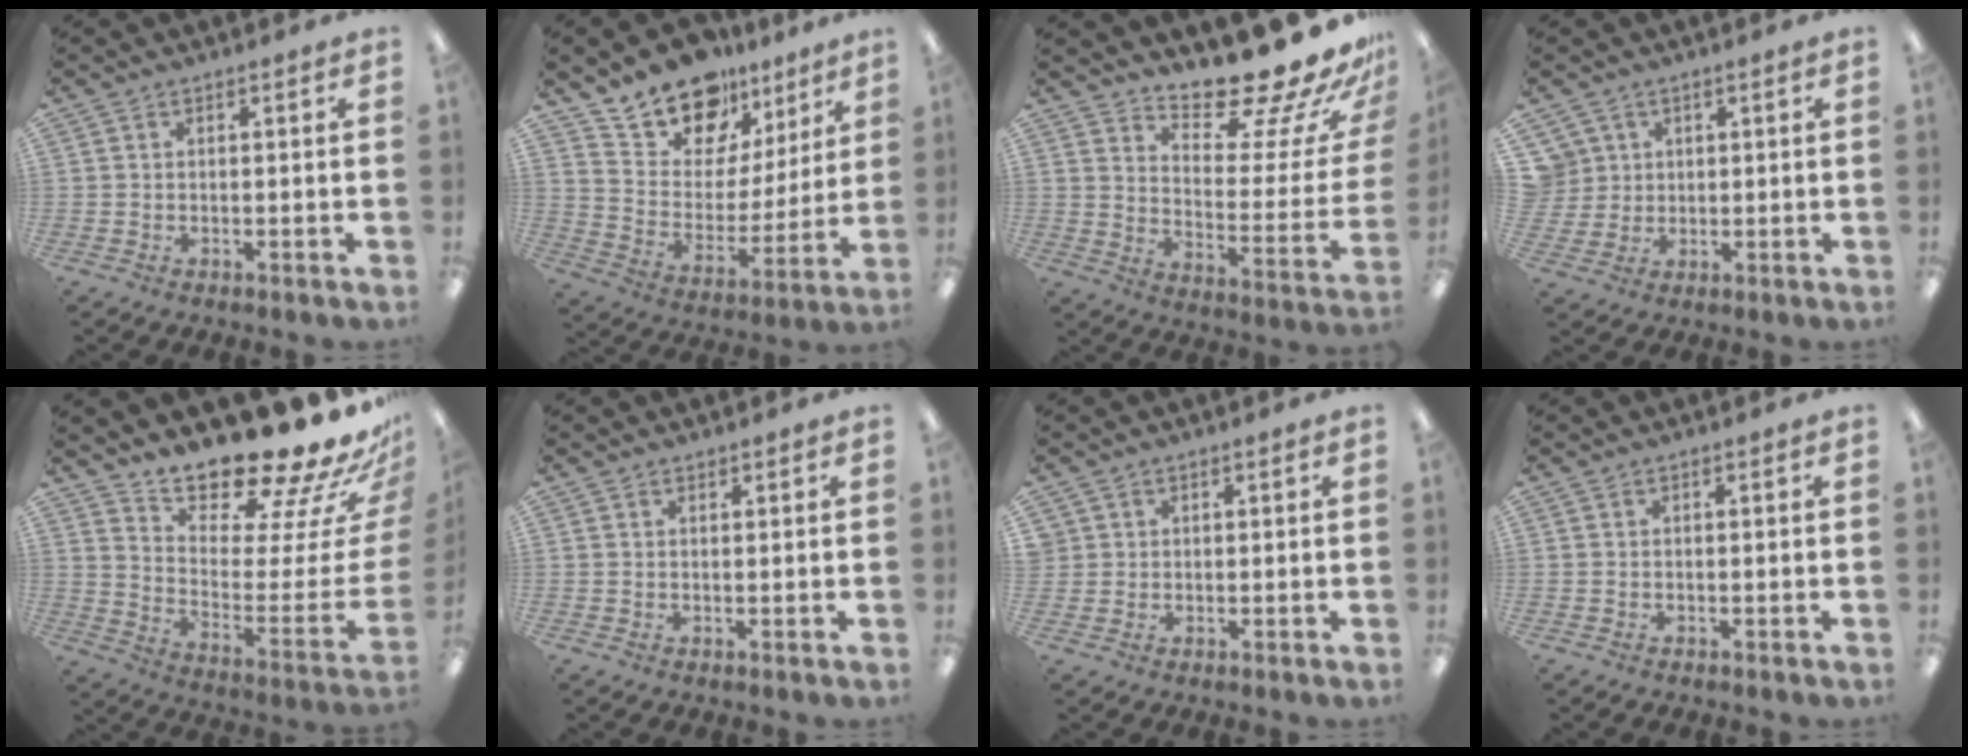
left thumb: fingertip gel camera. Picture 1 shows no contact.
{"total": 16.3, "force": [13.5, 8.5, 3.4], "torque": [-0.082, -0.108, 0.249]}
{"total": 18.3, "force": [16.2, 3.7, 7.8], "torque": [-0.089, -0.142, 0.262]}
{"total": 5.2, "force": [2.2, 4.7, 0.0], "torque": [-0.016, -0.001, 0.044]}
{"total": 21.3, "force": [19.0, 4.7, 8.4], "torque": [-0.106, -0.167, 0.314]}
{"total": 0.8, "force": [0.8, 0.3, 0.1], "torque": [-0.002, 0.001, 0.014]}
{"total": 1.8, "force": [0.7, 1.7, -0.1], "torque": [-0.002, 0.002, 0.013]}
{"total": 0.0}